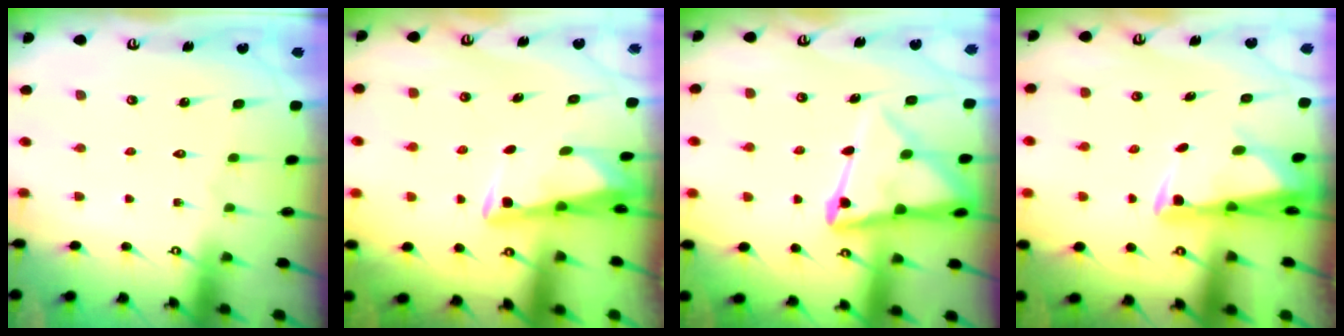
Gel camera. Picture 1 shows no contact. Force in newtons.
{"total": 3.5, "press": 3.4, "slide": 0.4}
{"total": 13.6, "press": 13.5, "slide": 1.4}
{"total": 3.3, "press": 3.2, "slide": 1.0}